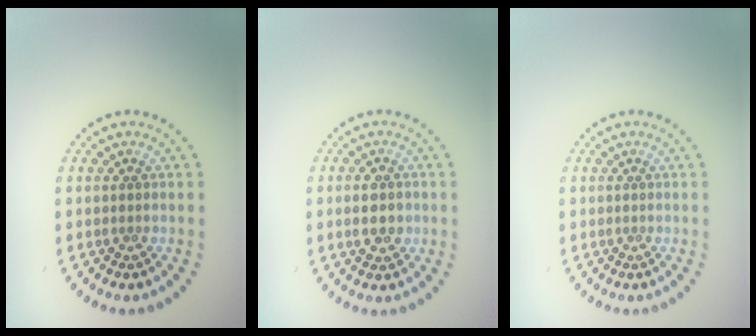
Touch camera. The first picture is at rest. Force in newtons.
{"total": 3.0, "press": 3.0, "slide": 0.0}
{"total": 0.0}